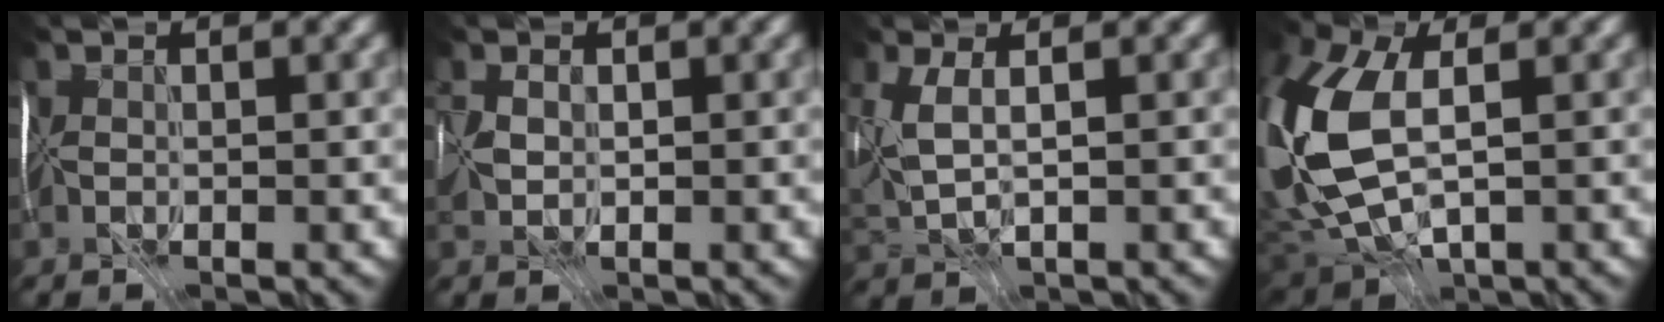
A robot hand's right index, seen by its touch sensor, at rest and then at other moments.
{"total": 0.9, "force": [0.6, 0.6, 0.1], "torque": [0.006, 0.008, 0.020]}
{"total": 2.2, "force": [1.4, 0.5, 1.6], "torque": [-0.048, 0.004, 0.039]}
{"total": 12.5, "force": [0.6, 7.3, 10.2], "torque": [-0.249, -0.016, 0.022]}